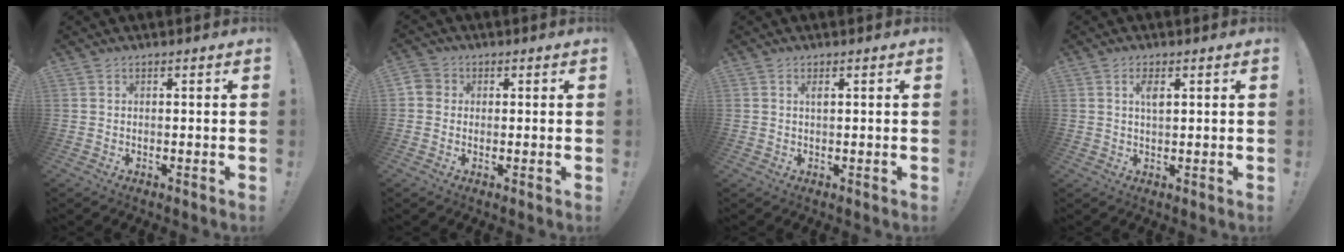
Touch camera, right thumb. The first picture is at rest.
{"total": 3.2, "force": [-0.2, 2.9, 1.3], "torque": [-0.022, 0.010, -0.003]}
{"total": 1.2, "force": [0.5, 0.2, 1.0], "torque": [-0.018, 0.001, 0.007]}
{"total": 3.4, "force": [1.2, 1.3, 2.9], "torque": [-0.050, 0.000, 0.017]}